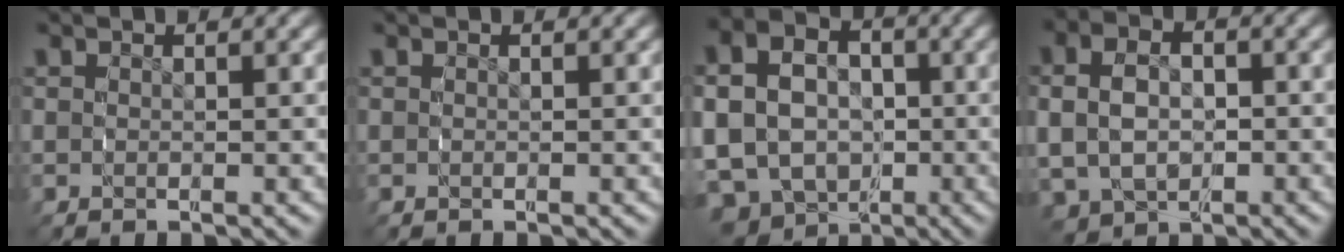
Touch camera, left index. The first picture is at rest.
{"total": 0.0}
{"total": 13.5, "force": [-3.7, 12.1, 4.7], "torque": [-0.122, -0.060, -0.058]}
{"total": 6.2, "force": [-0.7, 5.1, 3.4], "torque": [-0.080, -0.020, 0.001]}